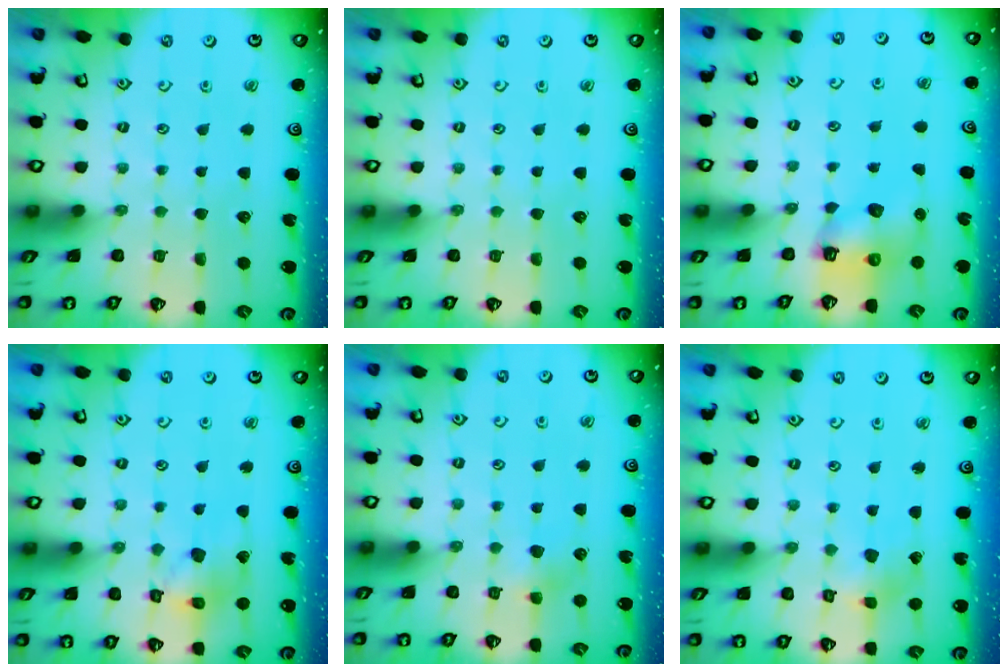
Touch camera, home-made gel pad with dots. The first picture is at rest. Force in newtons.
{"total": 0.0}
{"total": 7.3, "press": 7.2, "slide": 0.8}
{"total": 12.9, "press": 12.8, "slide": 1.8}
{"total": 4.6, "press": 4.6, "slide": 0.5}
{"total": 2.8, "press": 2.8, "slide": 0.3}